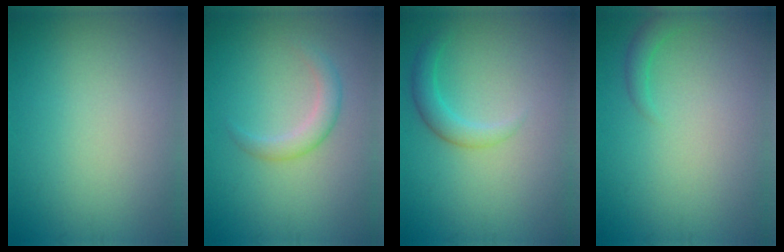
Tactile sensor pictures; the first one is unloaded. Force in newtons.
{"total": 2.0, "press": 2.0, "slide": 0.1}
{"total": 2.2, "press": 2.2, "slide": 0.0}
{"total": 1.3, "press": 1.3, "slide": 0.2}